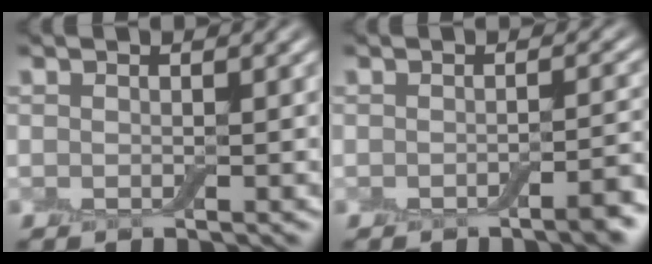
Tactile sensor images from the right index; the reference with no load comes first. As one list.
[{"total": 2.4, "force": [-1.3, 0.5, 1.9], "torque": [-0.024, 0.004, -0.024]}]